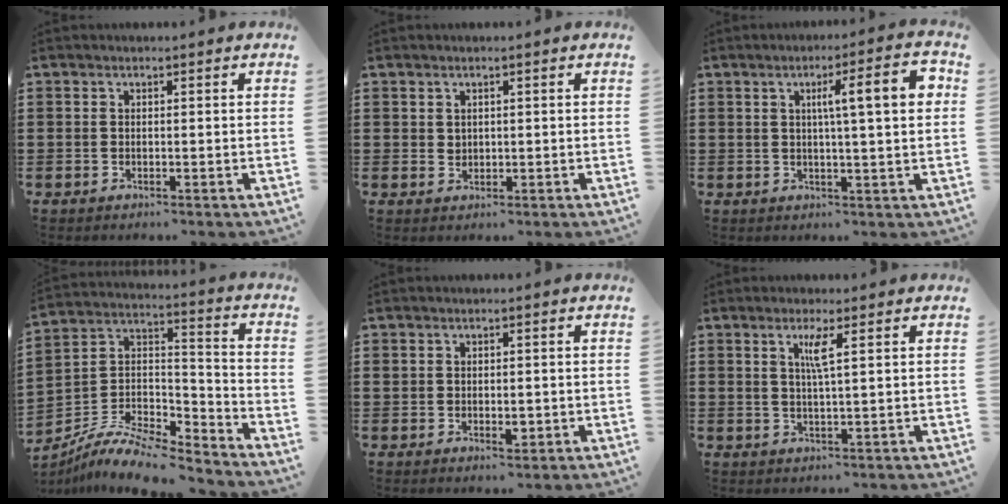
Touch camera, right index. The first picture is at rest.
{"total": 1.2, "force": [0.8, 0.9, 0.3], "torque": [-0.007, 0.002, 0.017]}
{"total": 8.4, "force": [1.9, 1.2, 8.1], "torque": [-0.123, -0.008, 0.020]}
{"total": 9.5, "force": [-8.0, 2.6, 4.3], "torque": [-0.096, 0.009, -0.163]}
{"total": 2.1, "force": [-0.1, 1.3, 1.6], "torque": [-0.023, -0.001, -0.002]}
{"total": 2.9, "force": [1.2, -0.2, 2.7], "torque": [-0.056, -0.004, 0.017]}